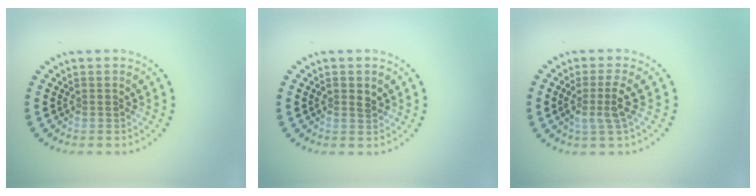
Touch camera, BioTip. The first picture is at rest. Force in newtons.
{"total": 1.2, "press": 1.2, "slide": 0.2}
{"total": 2.5, "press": 1.9, "slide": 1.6}